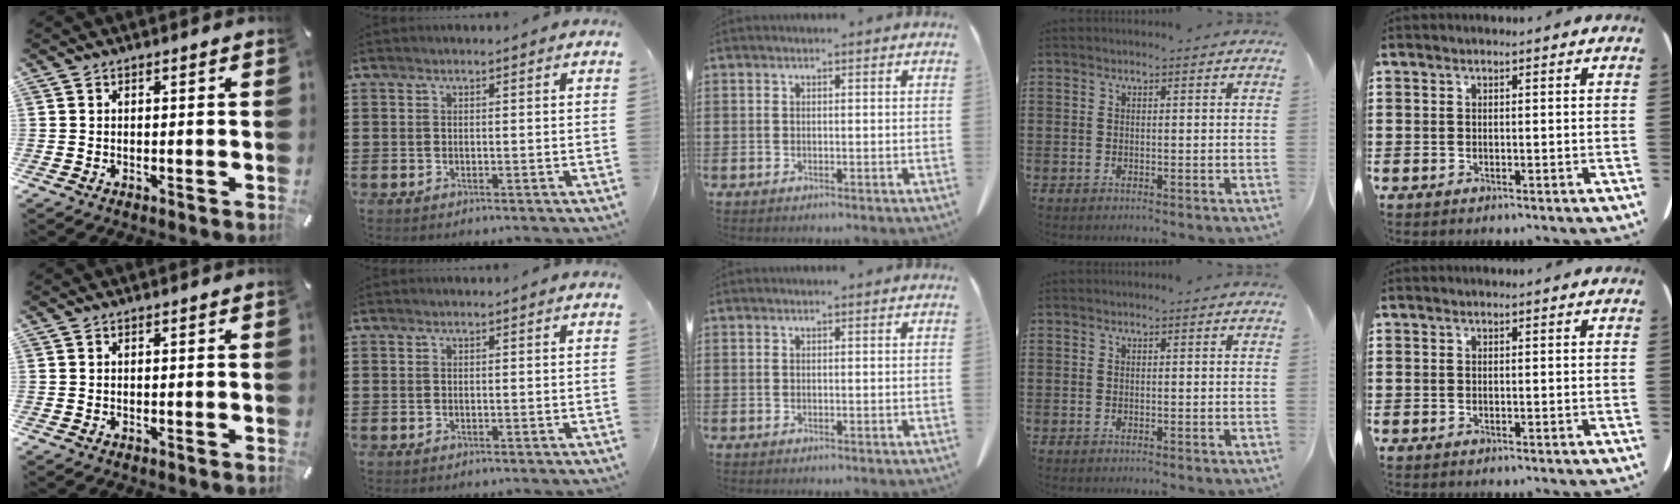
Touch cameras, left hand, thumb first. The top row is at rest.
{}